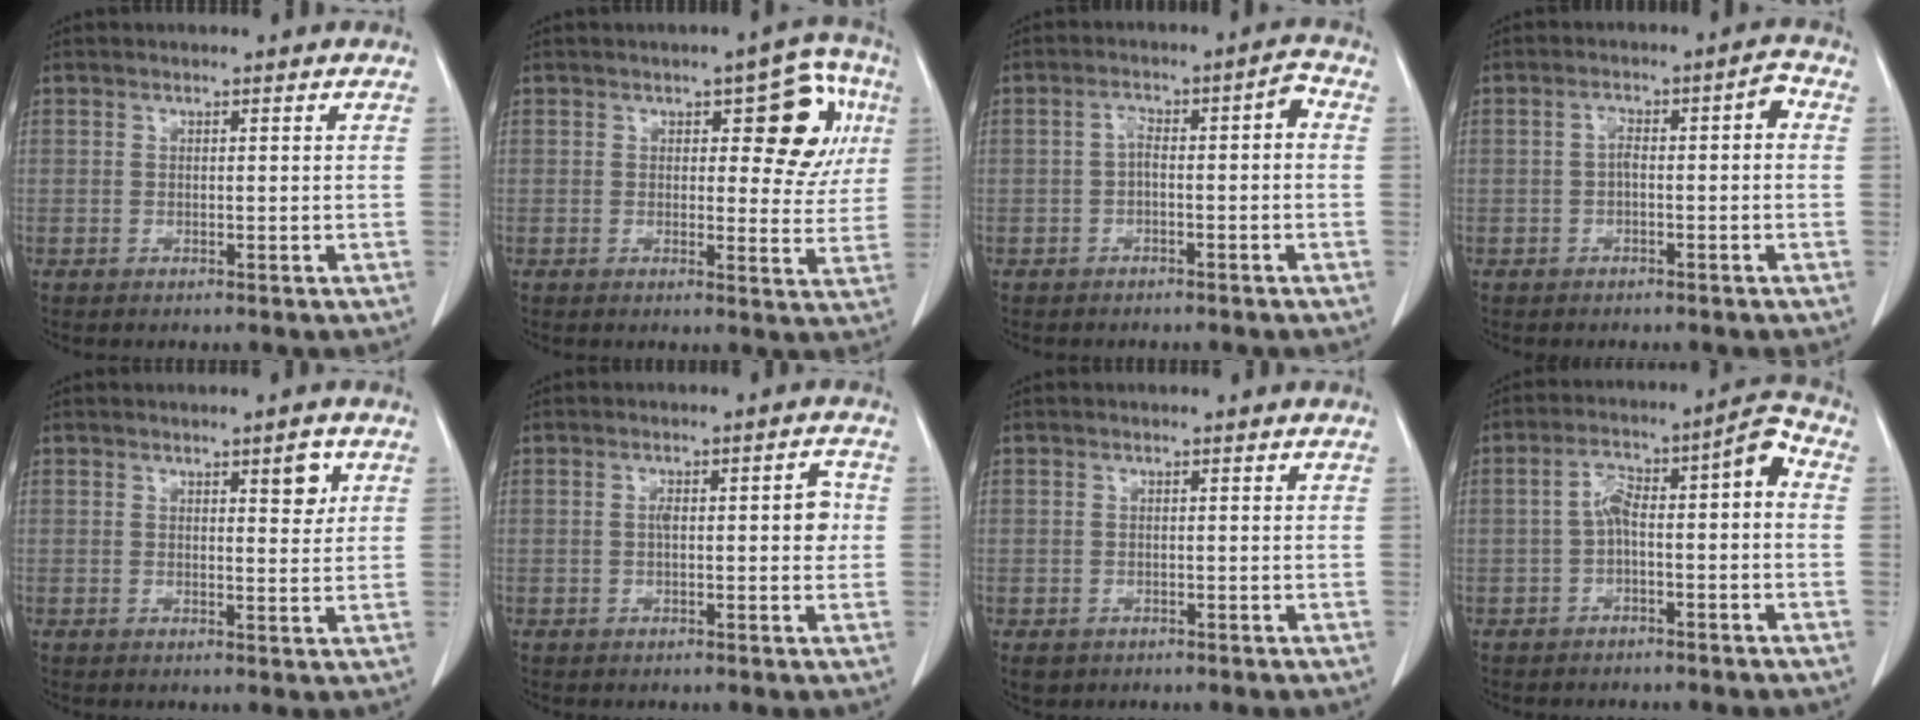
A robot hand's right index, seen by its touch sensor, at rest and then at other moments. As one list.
[{"total": 9.9, "force": [3.2, 4.2, 8.4], "torque": [-0.085, 0.020, 0.038]}, {"total": 4.7, "force": [-0.5, 1.4, 4.5], "torque": [-0.071, 0.031, -0.007]}, {"total": 4.5, "force": [-0.2, 1.3, 4.3], "torque": [-0.069, 0.029, -0.004]}, {"total": 3.2, "force": [1.5, 0.9, 2.7], "torque": [-0.033, -0.006, 0.021]}, {"total": 4.9, "force": [0.3, 1.6, 4.7], "torque": [-0.070, 0.017, 0.004]}, {"total": 1.8, "force": [-0.9, 1.5, 0.4], "torque": [-0.010, 0.001, -0.007]}, {"total": 8.1, "force": [-0.7, 2.1, 7.8], "torque": [-0.125, 0.047, -0.013]}]